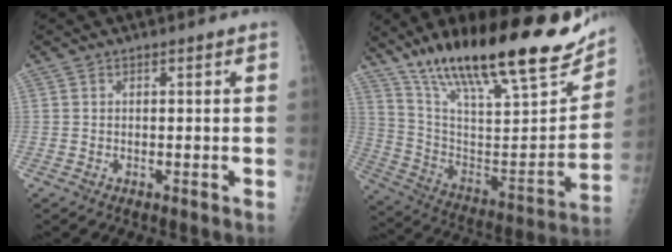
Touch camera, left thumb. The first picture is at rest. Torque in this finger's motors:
{"motor_torque": [1.16, 1.03, 1.48, -1.29, 0.14]}